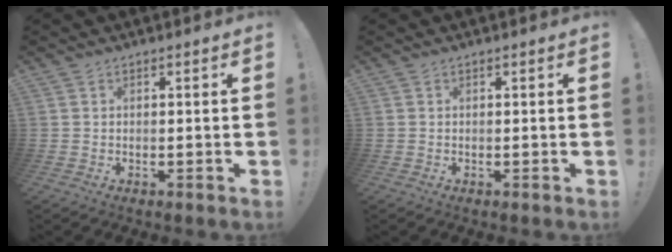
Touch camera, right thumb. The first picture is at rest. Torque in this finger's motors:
{"motor_torque": [0.00, 0.00, -0.01, 0.01, 0.00]}